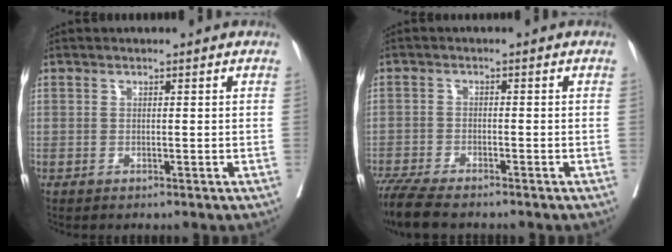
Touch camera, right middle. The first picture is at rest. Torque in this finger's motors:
{"motor_torque": [0.46, -0.55, 0.07, 0.05]}